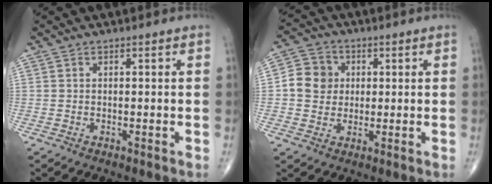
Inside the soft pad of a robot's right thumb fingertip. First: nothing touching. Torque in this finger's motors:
{"motor_torque": [-0.28, 0.34, 0.02, -0.01, 0.12]}